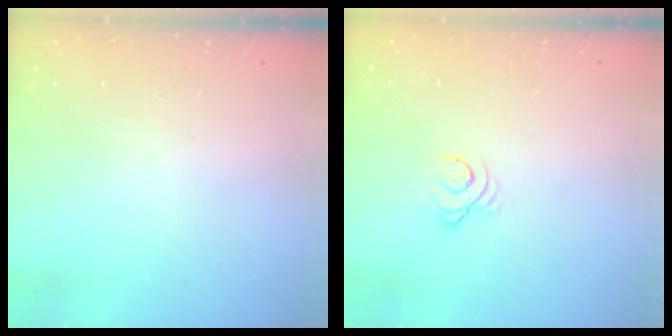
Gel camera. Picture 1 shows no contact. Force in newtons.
{"total": 2.9, "press": 2.9, "slide": 0.4}